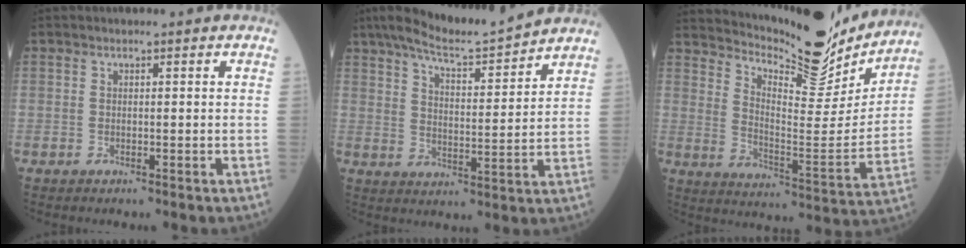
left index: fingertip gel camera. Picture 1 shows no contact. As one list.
[{"total": 12.0, "force": [11.0, 0.3, 4.8], "torque": [-0.083, 0.003, 0.172]}, {"total": 19.0, "force": [17.5, 3.5, 6.6], "torque": [-0.117, -0.045, 0.249]}]